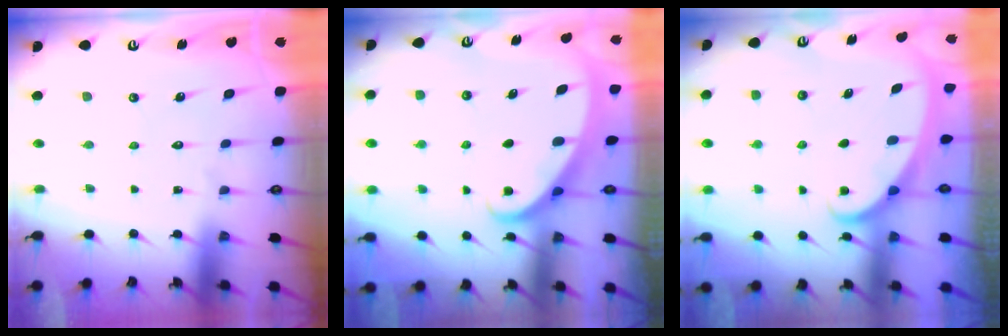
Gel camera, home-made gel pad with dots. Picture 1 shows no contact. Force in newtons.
{"total": 2.4, "press": 2.4, "slide": 0.2}
{"total": 2.1, "press": 2.1, "slide": 0.2}